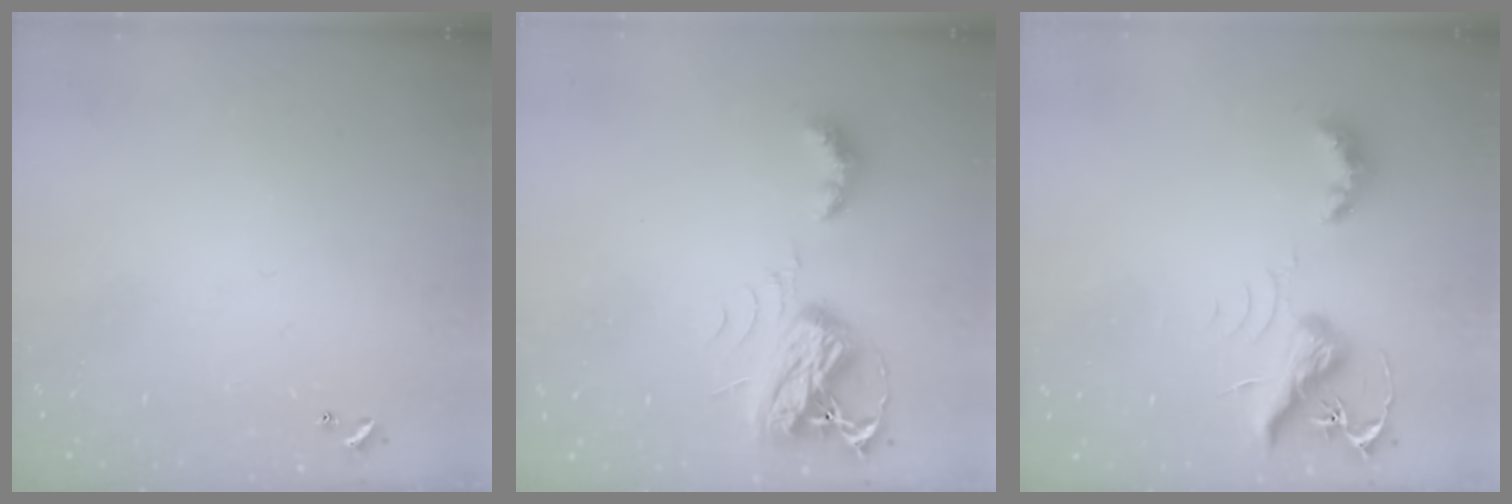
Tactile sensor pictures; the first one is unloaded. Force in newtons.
{"total": 7.9, "press": 7.9, "slide": 0.8}
{"total": 6.6, "press": 6.6, "slide": 0.3}